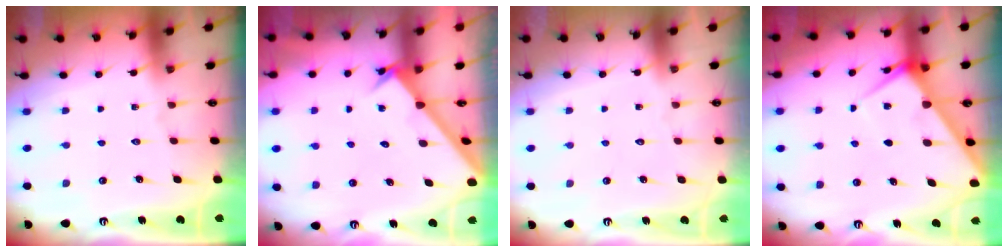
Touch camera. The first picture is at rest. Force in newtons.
{"total": 2.1, "press": 2.1, "slide": 0.2}
{"total": 1.8, "press": 1.8, "slide": 0.1}
{"total": 4.7, "press": 4.6, "slide": 0.5}